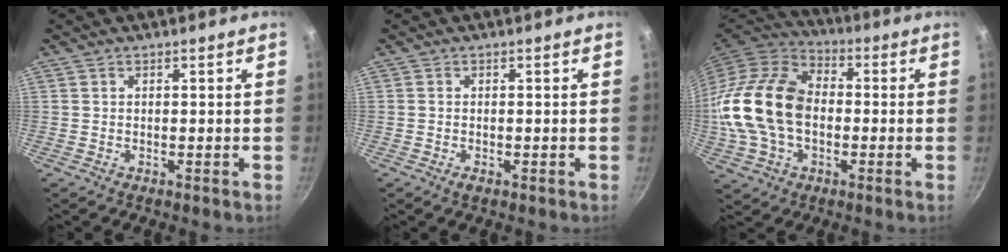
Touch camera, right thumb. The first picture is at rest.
{"total": 1.2, "force": [-0.6, 0.7, 0.8], "torque": [-0.015, -0.001, -0.010]}
{"total": 20.6, "force": [-1.3, 14.2, 14.8], "torque": [-0.277, 0.036, -0.032]}